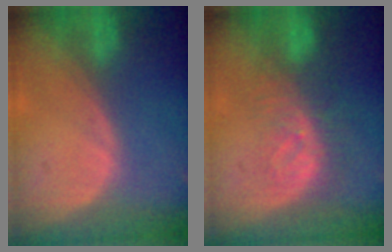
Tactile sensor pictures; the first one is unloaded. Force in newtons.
{"total": 8.2, "press": 7.3, "slide": 3.8}